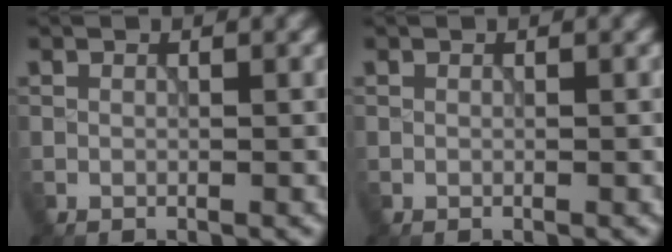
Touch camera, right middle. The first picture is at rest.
{"total": 0.0}